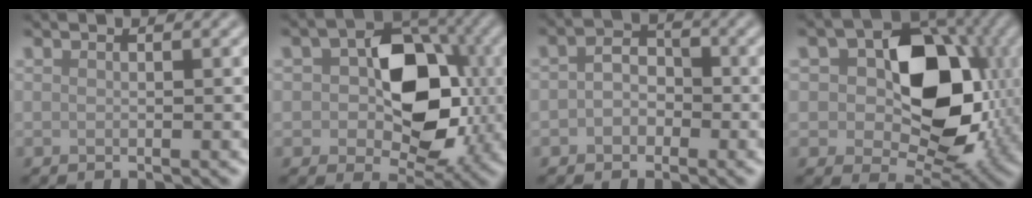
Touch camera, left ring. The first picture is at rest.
{"total": 9.6, "force": [0.3, 6.5, 7.1], "torque": [-0.097, -0.002, 0.002]}
{"total": 2.4, "force": [-0.7, 2.0, 1.2], "torque": [-0.021, 0.004, -0.022]}
{"total": 12.3, "force": [1.1, 8.3, 9.0], "torque": [-0.119, -0.001, 0.017]}